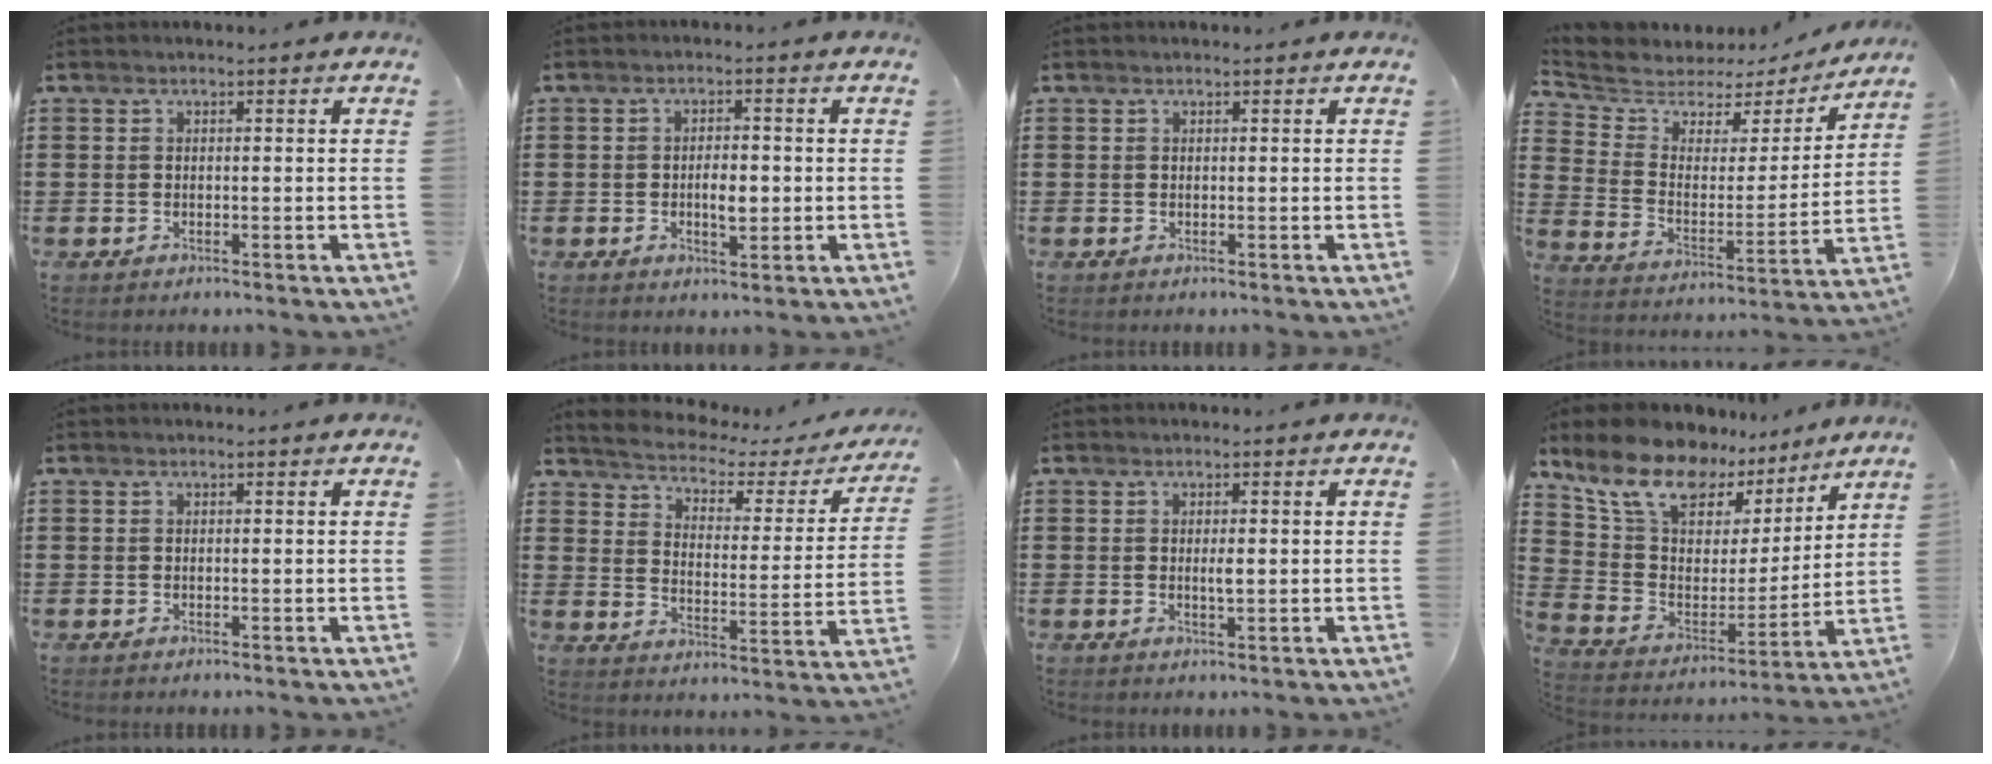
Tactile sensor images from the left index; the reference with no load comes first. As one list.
[{"total": 3.6, "force": [-0.4, 1.6, 3.2], "torque": [-0.051, 0.001, -0.009]}, {"total": 0.0}, {"total": 4.6, "force": [4.1, 2.2, 0.4], "torque": [-0.045, -0.033, 0.064]}, {"total": 0.0}, {"total": 2.7, "force": [2.4, 0.7, 0.8], "torque": [-0.038, -0.027, 0.030]}, {"total": 1.7, "force": [0.1, 0.4, 1.7], "torque": [-0.031, -0.001, 0.001]}, {"total": 11.9, "force": [9.4, 5.6, 4.6], "torque": [-0.135, -0.052, 0.169]}]